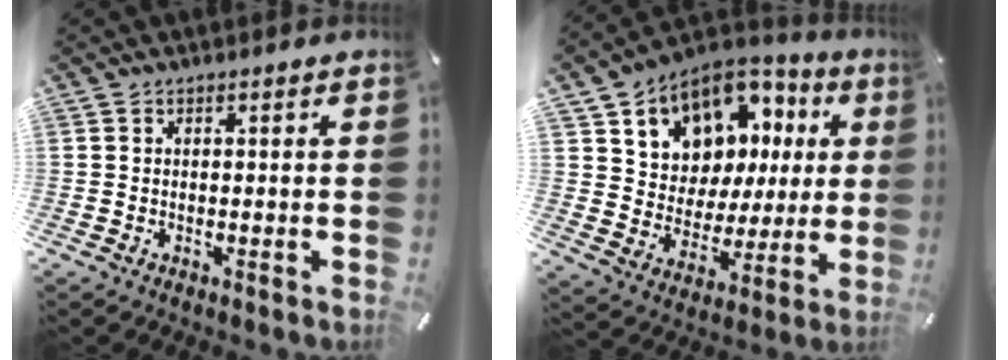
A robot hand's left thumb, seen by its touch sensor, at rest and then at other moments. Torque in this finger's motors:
{"motor_torque": [1.45, 1.39, 1.83, -0.94, 0.18]}